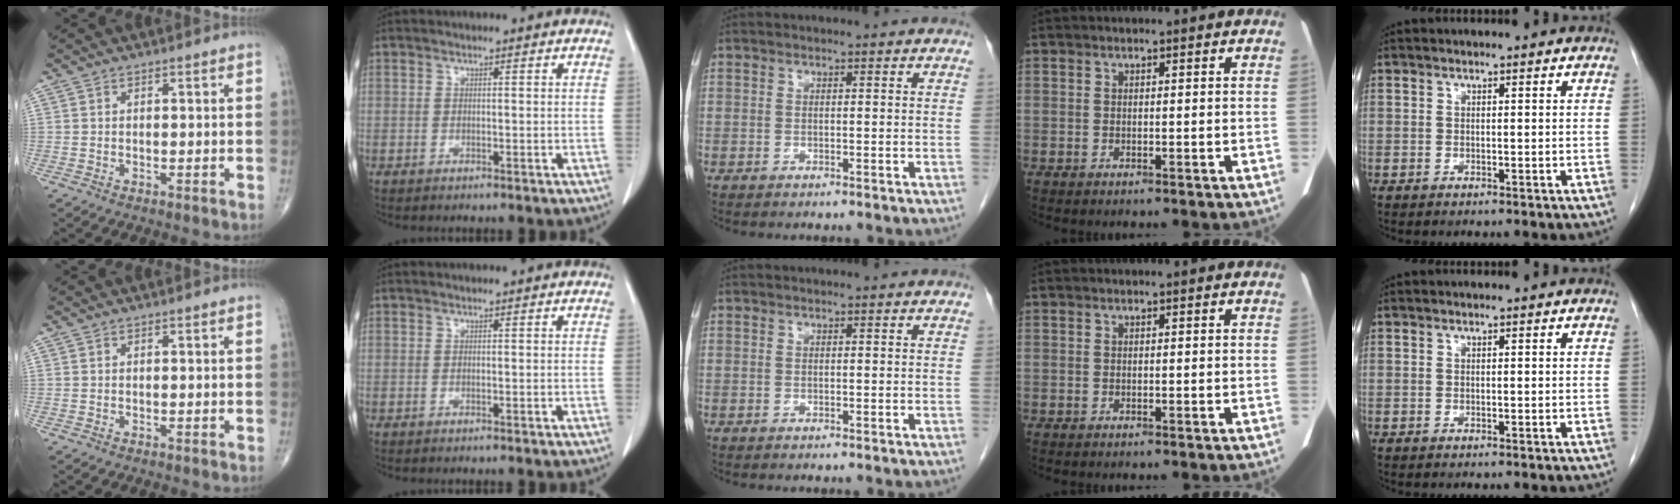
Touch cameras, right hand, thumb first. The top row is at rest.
{}